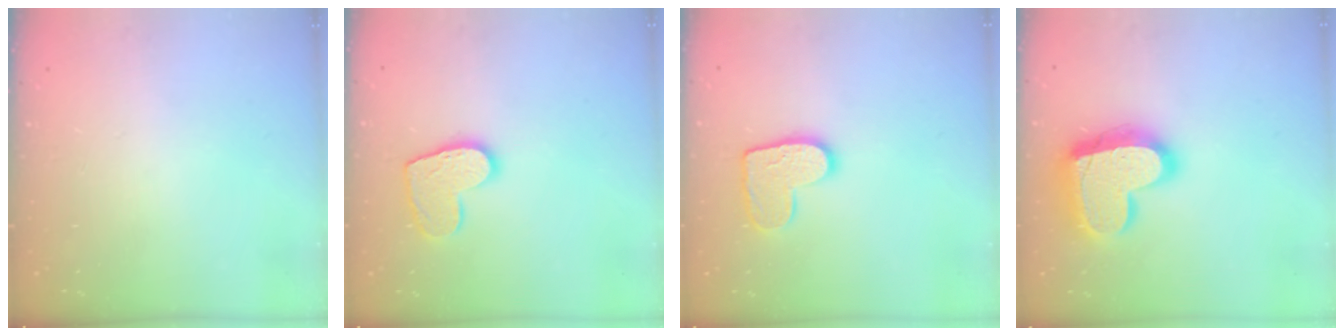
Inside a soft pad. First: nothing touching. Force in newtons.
{"total": 10.6, "press": 10.6, "slide": 0.8}
{"total": 10.7, "press": 10.7, "slide": 0.5}
{"total": 20.9, "press": 20.8, "slide": 1.8}